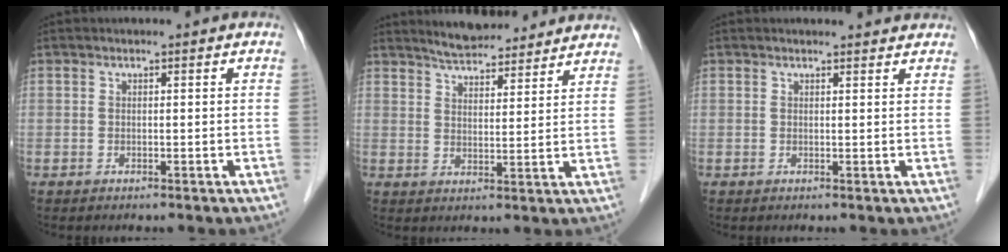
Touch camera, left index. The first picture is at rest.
{"total": 10.4, "force": [9.7, 1.9, 3.5], "torque": [-0.052, 0.016, 0.139]}
{"total": 4.3, "force": [4.2, 0.6, 0.9], "torque": [-0.013, 0.010, 0.041]}